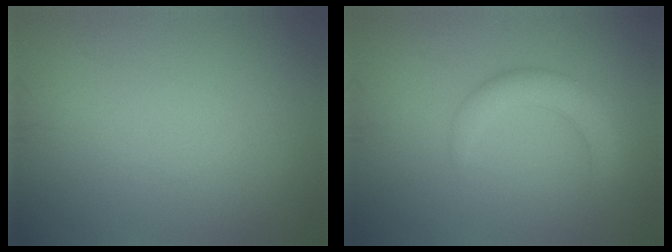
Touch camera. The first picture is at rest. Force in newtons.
{"total": 2.9, "press": 2.9, "slide": 0.3}